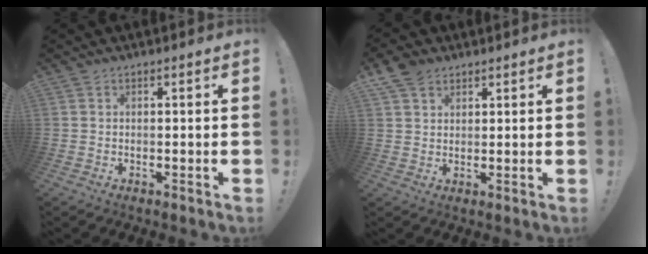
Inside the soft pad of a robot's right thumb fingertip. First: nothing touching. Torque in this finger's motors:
{"motor_torque": [0.05, 0.00, 0.42, 0.18, 0.00]}